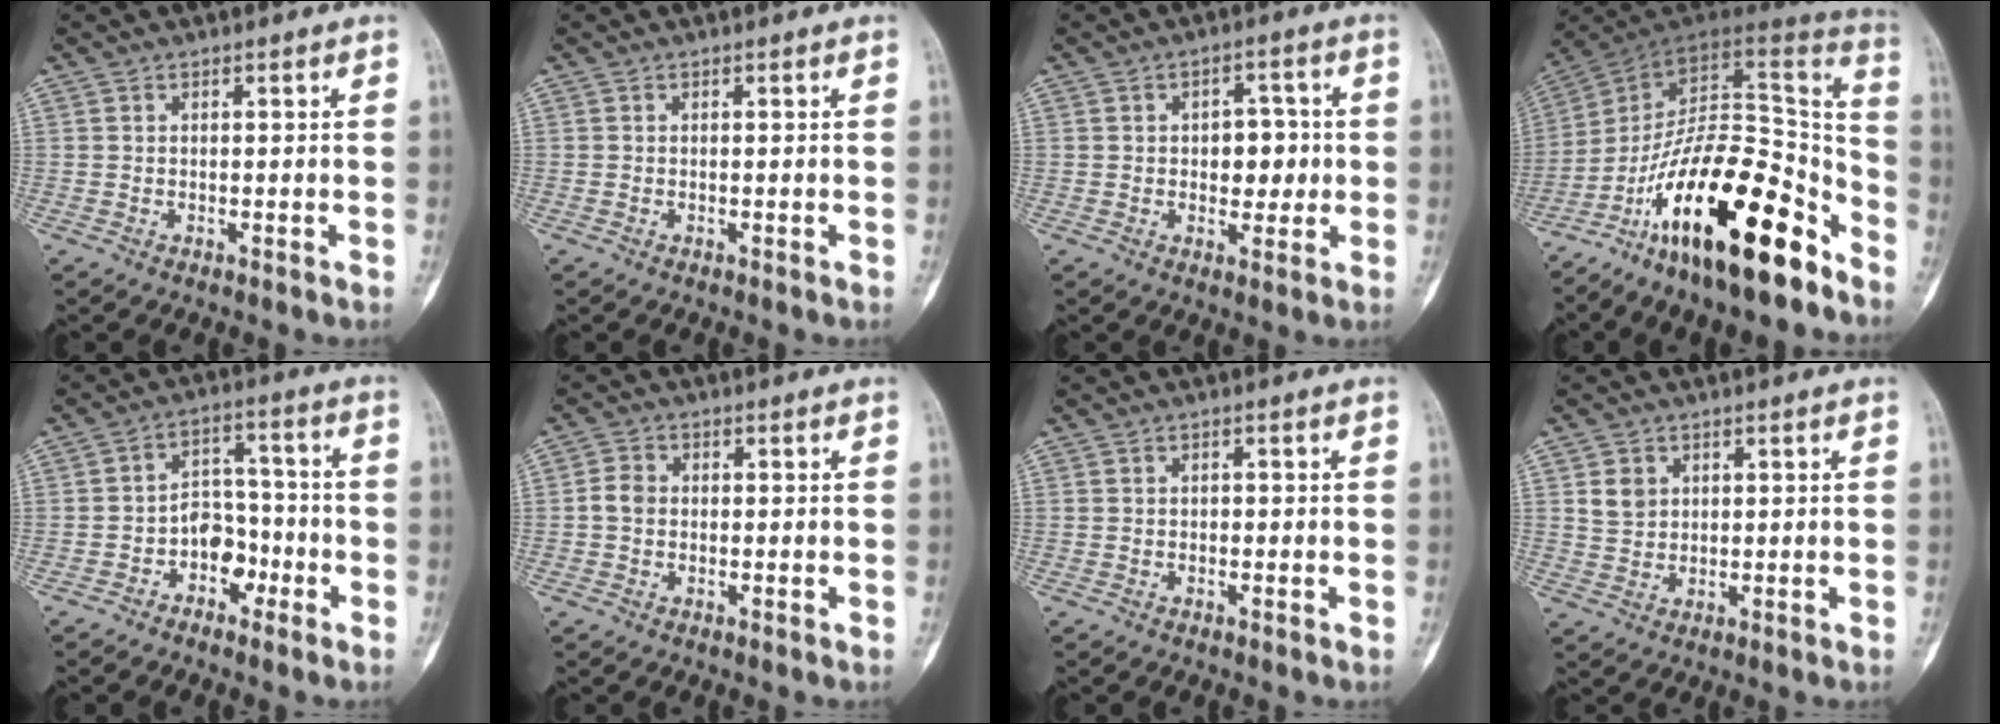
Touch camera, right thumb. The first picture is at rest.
{"total": 0.0}
{"total": 6.6, "force": [0.2, 4.3, 5.0], "torque": [-0.036, 0.004, 0.003]}
{"total": 26.7, "force": [-16.4, 9.6, 18.7], "torque": [-0.249, 0.100, -0.268]}
{"total": 7.1, "force": [-3.2, 5.1, 3.7], "torque": [-0.020, 0.044, -0.060]}
{"total": 3.0, "force": [-0.2, 2.4, 1.7], "torque": [-0.028, 0.008, -0.010]}
{"total": 0.5, "force": [0.0, 0.4, 0.3], "torque": [-0.003, 0.002, -0.002]}
{"total": 3.7, "force": [1.4, 3.0, 1.6], "torque": [-0.015, -0.008, 0.029]}